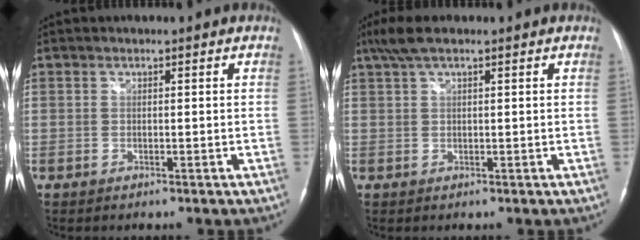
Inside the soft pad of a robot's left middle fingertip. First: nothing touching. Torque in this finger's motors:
{"motor_torque": [0.37, -0.23, -0.01, 0.01]}